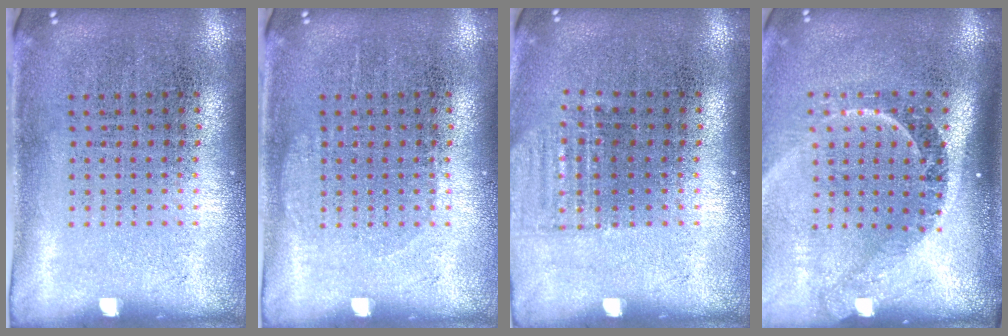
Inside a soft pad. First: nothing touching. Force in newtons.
{"total": 0.7, "press": 0.7, "slide": 0.2}
{"total": 0.9, "press": 0.9, "slide": 0.3}
{"total": 2.3, "press": 1.6, "slide": 1.6}